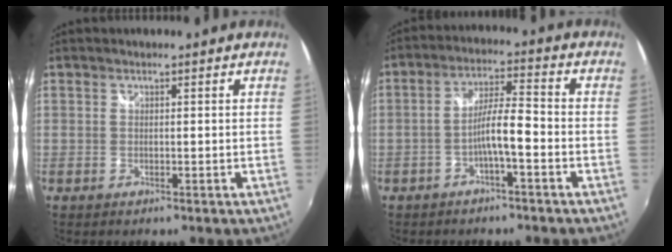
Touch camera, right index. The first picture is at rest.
{"total": 5.8, "force": [-2.8, 0.5, 5.0], "torque": [-0.101, 0.013, -0.049]}